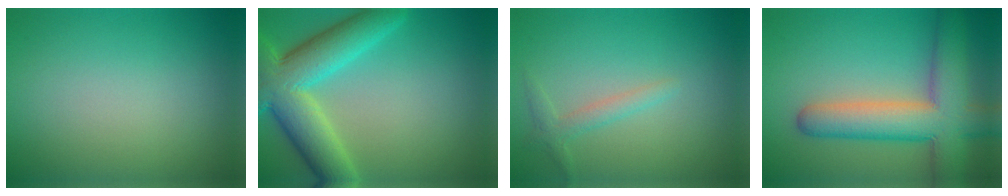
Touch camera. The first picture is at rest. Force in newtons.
{"total": 9.4, "press": 9.4, "slide": 0.5}
{"total": 1.6, "press": 1.6, "slide": 0.1}
{"total": 8.8, "press": 8.8, "slide": 0.4}